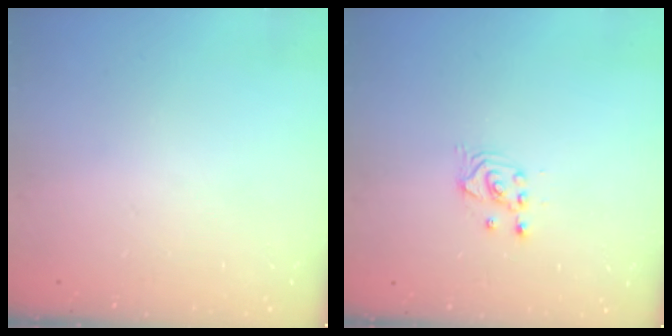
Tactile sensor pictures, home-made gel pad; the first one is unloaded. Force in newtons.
{"total": 2.4, "press": 2.3, "slide": 0.2}